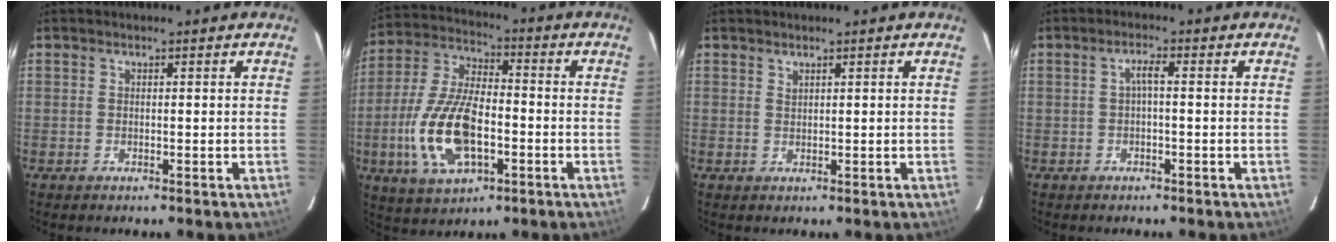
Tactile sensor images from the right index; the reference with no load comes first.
{"total": 16.3, "force": [-4.5, 7.5, 13.7], "torque": [-0.298, -0.004, -0.080]}
{"total": 0.6, "force": [0.6, 0.1, 0.1], "torque": [-0.001, 0.000, 0.013]}
{"total": 1.8, "force": [-0.3, 0.2, 1.8], "torque": [-0.036, 0.007, -0.005]}